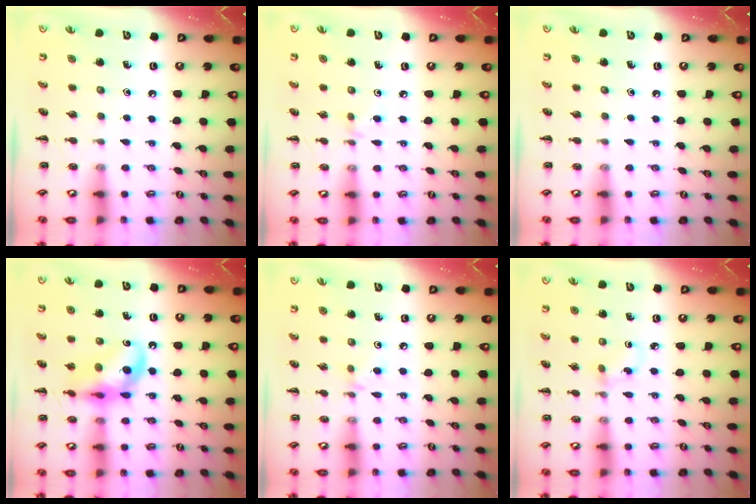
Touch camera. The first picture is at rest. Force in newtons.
{"total": 2.6, "press": 2.5, "slide": 0.9}
{"total": 0.0}
{"total": 13.8, "press": 13.4, "slide": 3.0}
{"total": 3.9, "press": 3.6, "slide": 1.5}
{"total": 1.6, "press": 1.4, "slide": 0.7}